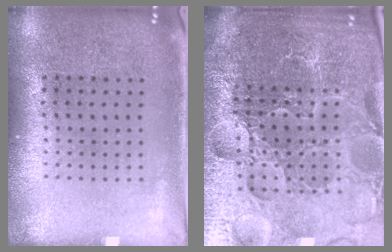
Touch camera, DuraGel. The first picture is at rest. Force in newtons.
{"total": 6.2, "press": 5.5, "slide": 2.7}